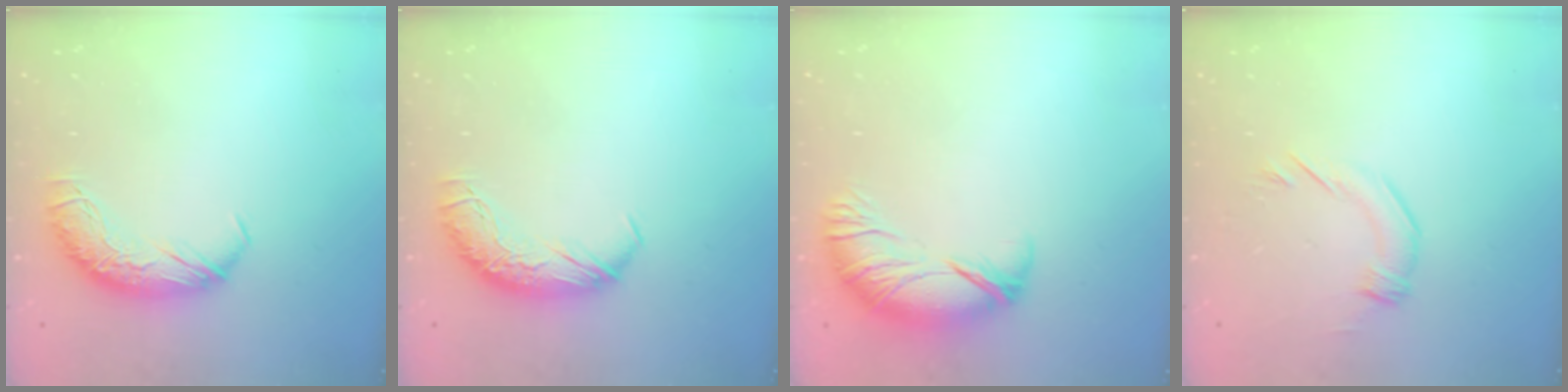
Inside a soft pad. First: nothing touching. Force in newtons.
{"total": 0.0}
{"total": 2.5, "press": 1.6, "slide": 1.9}
{"total": 2.7, "press": 2.4, "slide": 1.1}